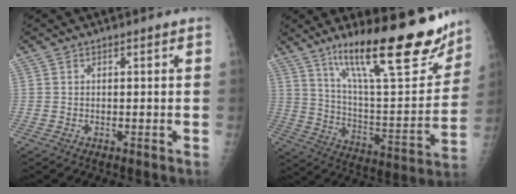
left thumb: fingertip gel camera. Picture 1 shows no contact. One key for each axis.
{"total": 26.2, "fx": 17.3, "fy": 6.7, "fz": 18.5, "tx": -0.248, "ty": -0.071, "tz": 0.279}